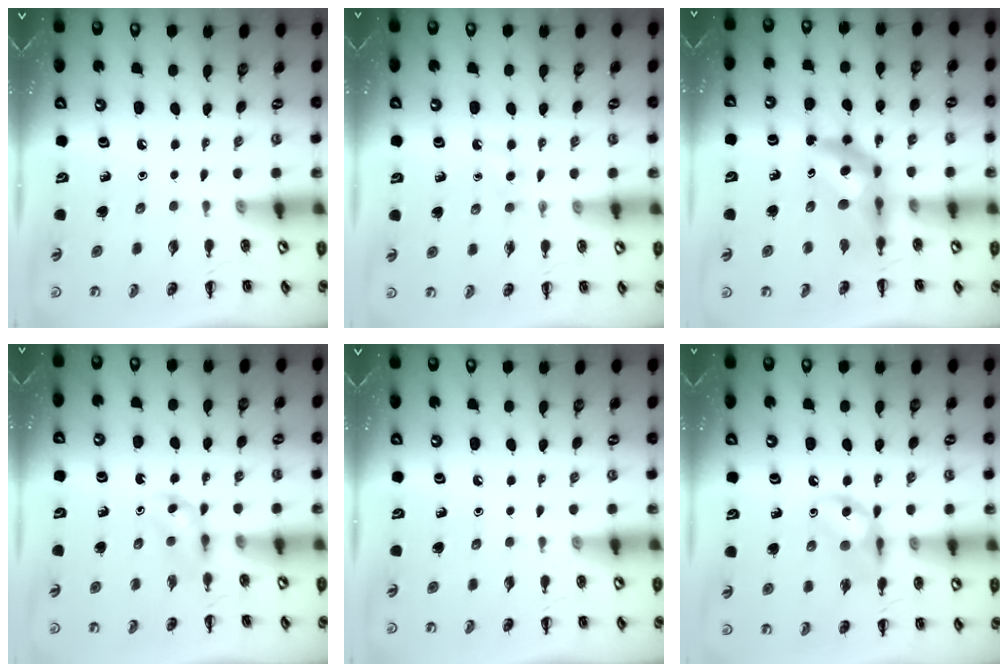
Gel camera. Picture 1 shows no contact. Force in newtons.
{"total": 2.8, "press": 2.6, "slide": 1.1}
{"total": 9.2, "press": 8.6, "slide": 3.1}
{"total": 3.9, "press": 3.6, "slide": 1.6}
{"total": 0.0}
{"total": 11.8, "press": 11.7, "slide": 1.5}